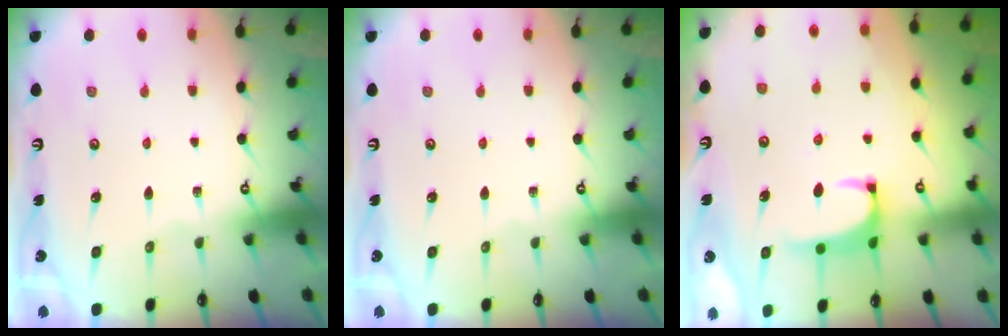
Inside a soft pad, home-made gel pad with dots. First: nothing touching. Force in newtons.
{"total": 0.0}
{"total": 0.8, "press": 0.6, "slide": 0.6}